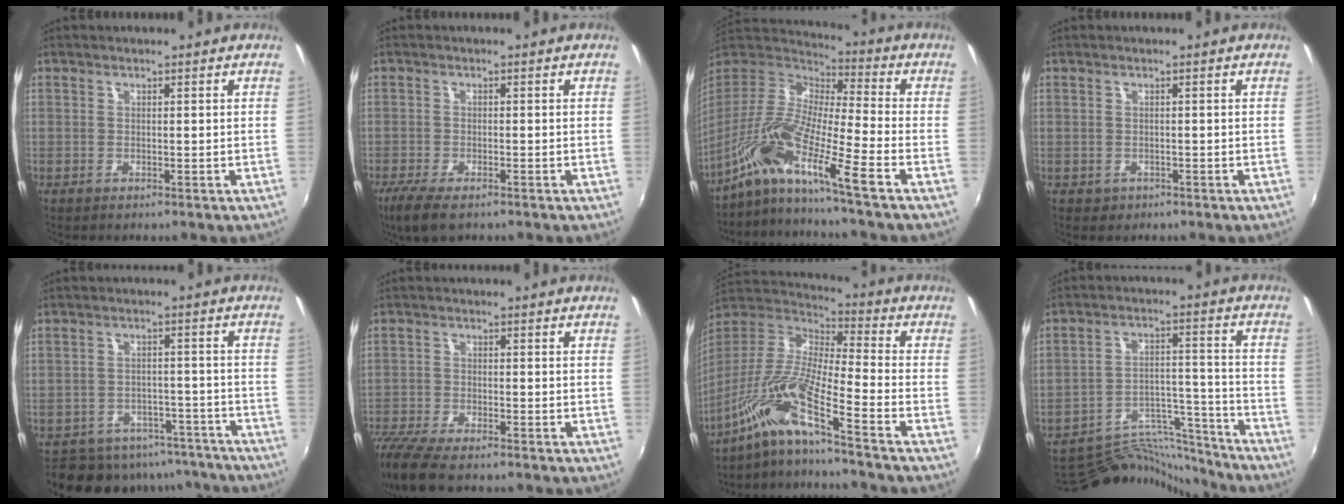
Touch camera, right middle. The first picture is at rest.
{"total": 6.1, "force": [-4.3, 1.7, 4.0], "torque": [-0.098, -0.027, -0.080]}
{"total": 15.1, "force": [-10.1, -0.2, 11.3], "torque": [-0.212, -0.017, -0.209]}
{"total": 1.3, "force": [-0.4, 1.1, 0.3], "torque": [-0.008, -0.003, -0.003]}
{"total": 12.8, "force": [-11.2, 5.6, 2.7], "torque": [-0.051, 0.021, -0.140]}
{"total": 11.3, "force": [-9.4, 2.6, 5.7], "torque": [-0.151, -0.041, -0.176]}
{"total": 12.9, "force": [-9.4, -0.6, 8.9], "torque": [-0.165, -0.009, -0.193]}
{"total": 14.9, "force": [-14.6, 2.5, 2.0], "torque": [-0.042, 0.036, -0.231]}